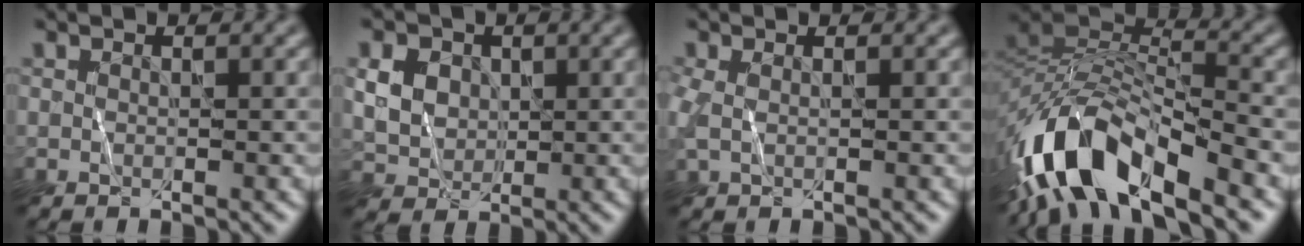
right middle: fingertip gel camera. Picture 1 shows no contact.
{"total": 3.4, "force": [0.9, 2.9, 1.5], "torque": [-0.028, 0.001, 0.018]}
{"total": 1.8, "force": [0.1, 1.1, 1.3], "torque": [-0.041, 0.000, 0.000]}
{"total": 11.5, "force": [-7.4, 4.4, 7.5], "torque": [-0.133, 0.008, -0.147]}